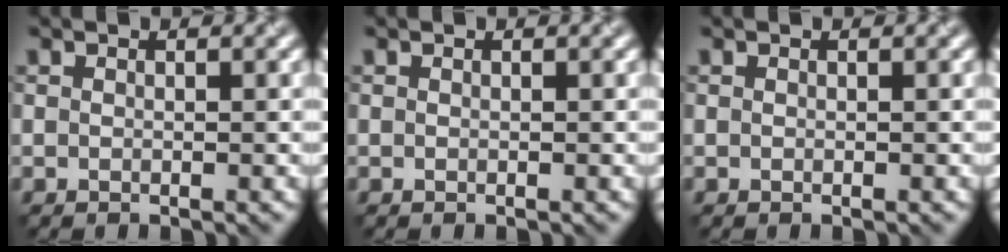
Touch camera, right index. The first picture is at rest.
{"total": 0.0}
{"total": 0.0}